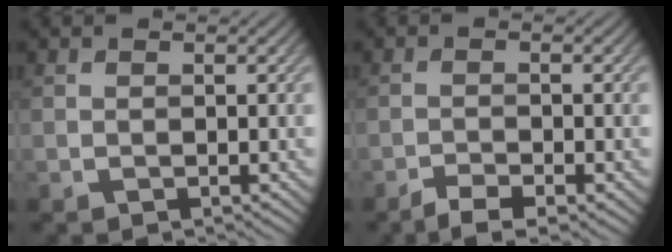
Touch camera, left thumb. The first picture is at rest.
{"total": 2.9, "force": [-2.1, 0.6, 1.8], "torque": [-0.036, -0.001, -0.041]}